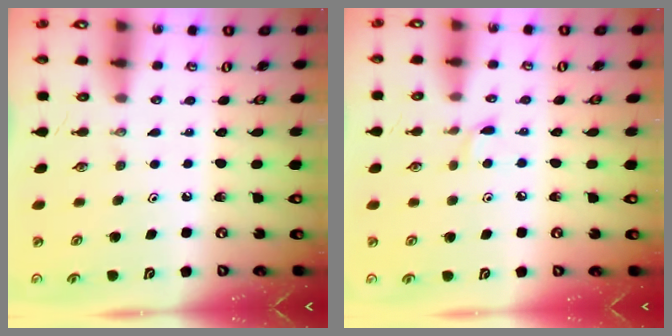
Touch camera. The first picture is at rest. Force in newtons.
{"total": 4.6, "press": 4.6, "slide": 0.6}